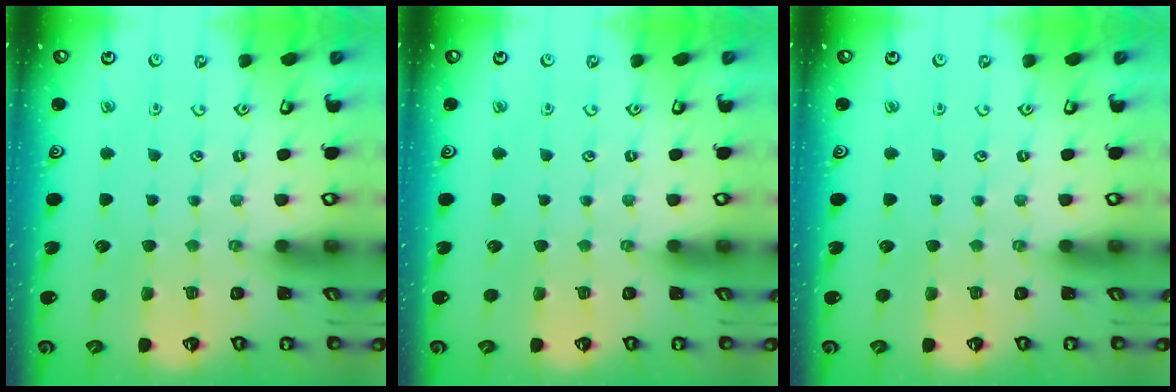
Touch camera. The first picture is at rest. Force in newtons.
{"total": 0.0}
{"total": 0.0}